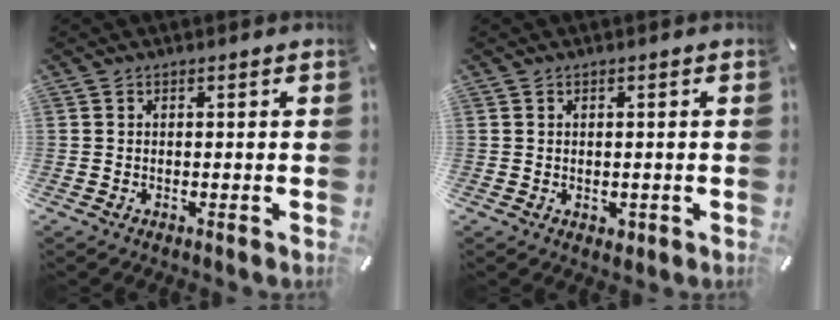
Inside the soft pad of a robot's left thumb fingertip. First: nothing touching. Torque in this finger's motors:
{"motor_torque": [0.23, 0.27, -0.02, 0.06, 0.00]}